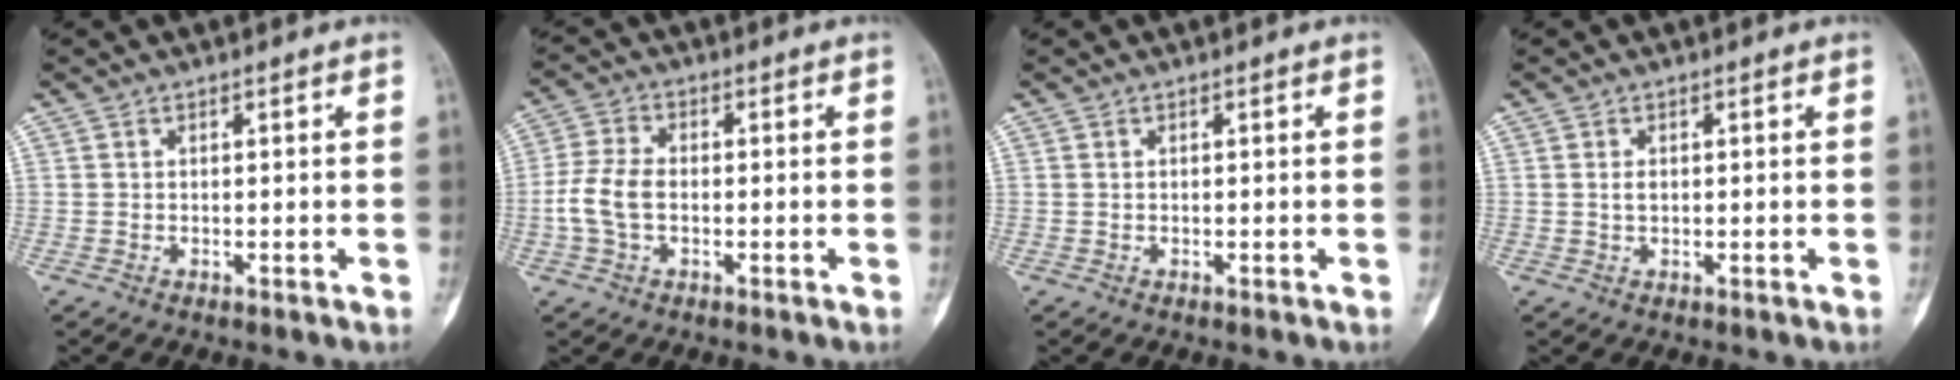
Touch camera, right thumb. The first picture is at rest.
{"total": 6.9, "force": [-1.1, 4.3, 5.3], "torque": [-0.124, 0.016, -0.026]}
{"total": 0.0}
{"total": 1.2, "force": [0.1, 0.8, 0.9], "torque": [-0.012, 0.001, 0.002]}